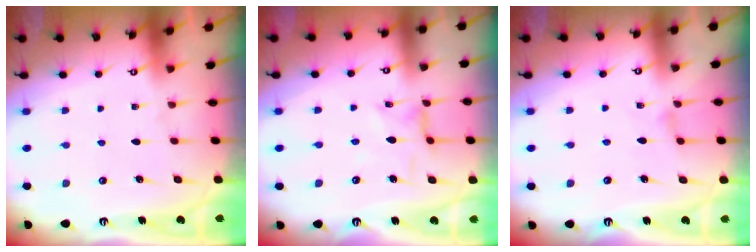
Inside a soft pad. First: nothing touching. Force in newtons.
{"total": 1.4, "press": 1.4, "slide": 0.3}
{"total": 1.5, "press": 1.5, "slide": 0.4}